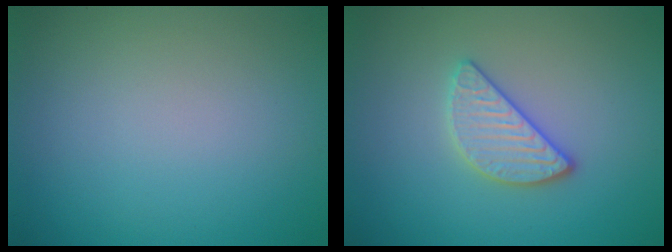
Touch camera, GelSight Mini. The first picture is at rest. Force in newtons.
{"total": 3.0, "press": 2.8, "slide": 1.1}